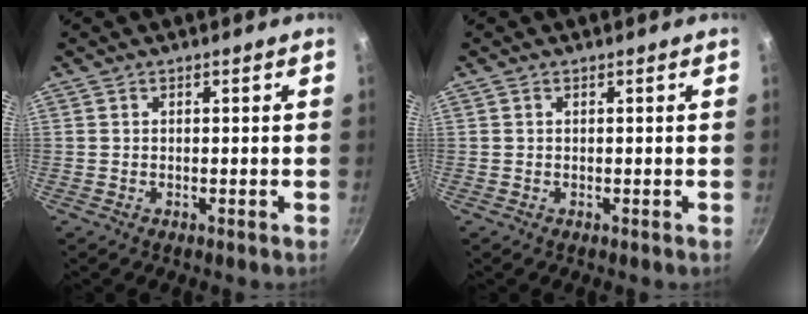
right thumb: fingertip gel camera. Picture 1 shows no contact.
{"total": 0.0}